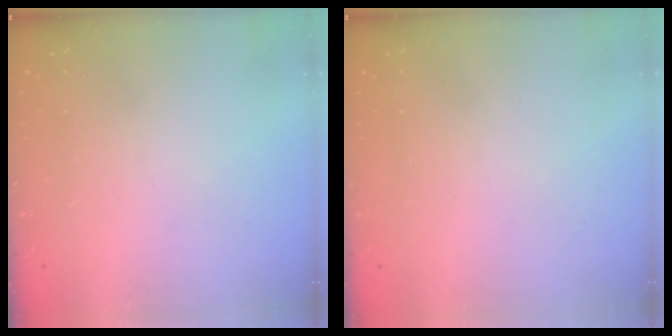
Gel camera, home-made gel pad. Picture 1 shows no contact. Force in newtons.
{"total": 1.5, "press": 1.5, "slide": 0.1}